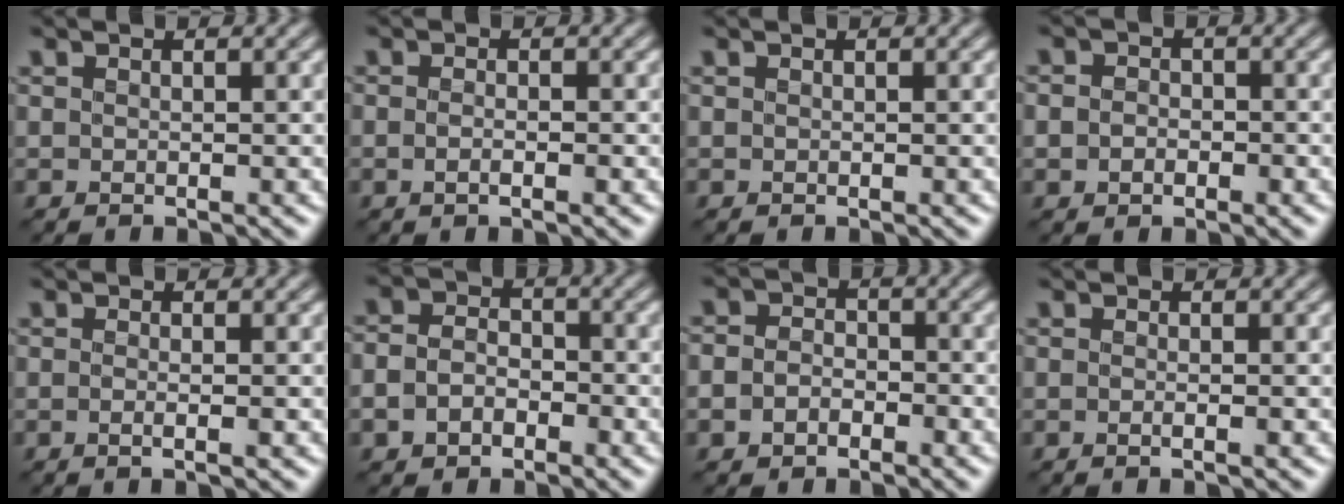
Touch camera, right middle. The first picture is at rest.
{"total": 1.5, "force": [-0.5, 0.6, 1.3], "torque": [-0.010, -0.007, -0.009]}
{"total": 0.0}
{"total": 2.5, "force": [-0.3, 2.0, 1.4], "torque": [-0.006, 0.006, -0.020]}
{"total": 2.0, "force": [-0.1, 0.8, 1.8], "torque": [-0.005, -0.008, -0.015]}
{"total": 3.4, "force": [-1.3, 2.5, 1.8], "torque": [-0.035, -0.001, -0.029]}
{"total": 2.8, "force": [-1.1, 2.2, 1.4], "torque": [-0.007, 0.001, -0.029]}
{"total": 1.2, "force": [-0.3, 0.4, 1.1], "torque": [-0.002, -0.007, -0.012]}